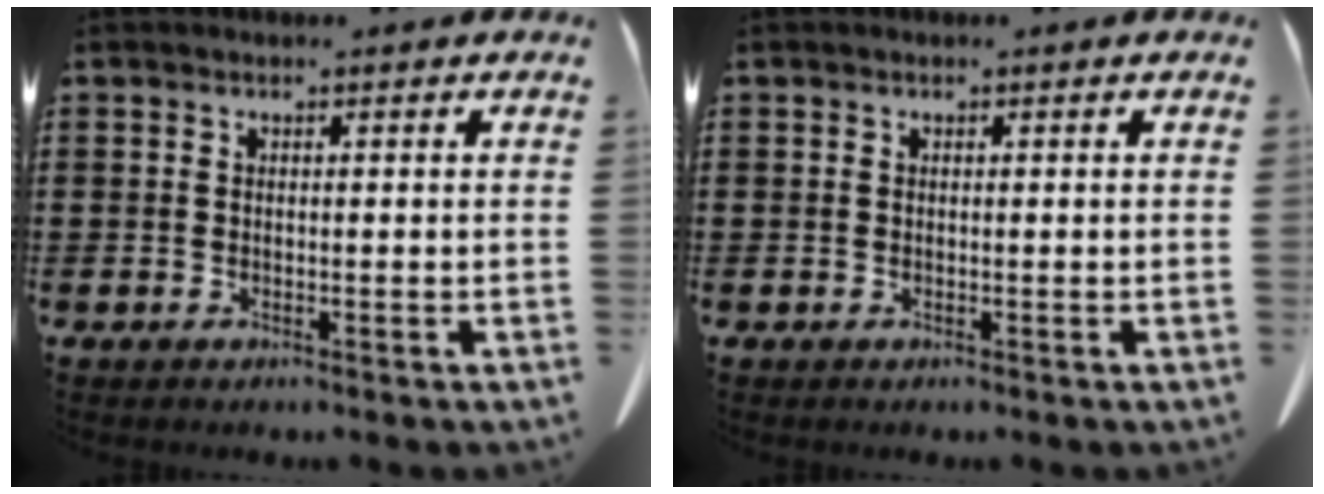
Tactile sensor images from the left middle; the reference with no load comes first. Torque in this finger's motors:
{"motor_torque": [-0.04, 0.03, 0.00, 0.00]}